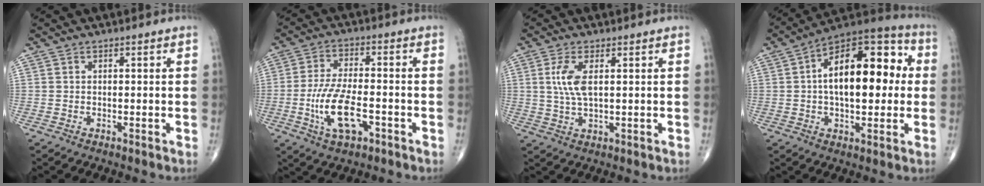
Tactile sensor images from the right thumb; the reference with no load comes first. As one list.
[{"total": 10.9, "force": [-3.5, 4.7, 9.2], "torque": [-0.186, 0.012, -0.063]}, {"total": 5.4, "force": [1.2, 1.8, 4.9], "torque": [-0.118, -0.004, 0.027]}, {"total": 20.1, "force": [1.9, 10.2, 17.2], "torque": [-0.237, 0.037, 0.019]}]